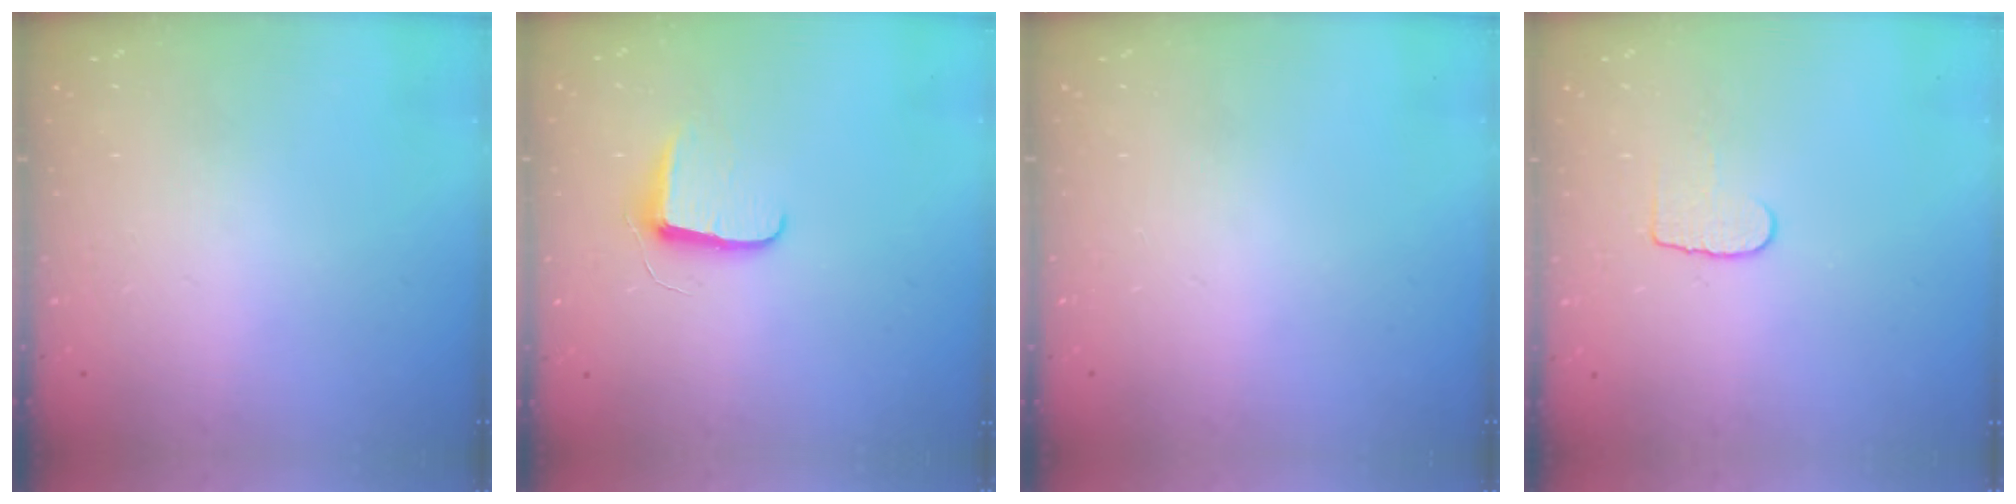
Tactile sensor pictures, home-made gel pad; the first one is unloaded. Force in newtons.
{"total": 7.3, "press": 7.3, "slide": 0.4}
{"total": 0.0}
{"total": 5.7, "press": 5.6, "slide": 0.5}